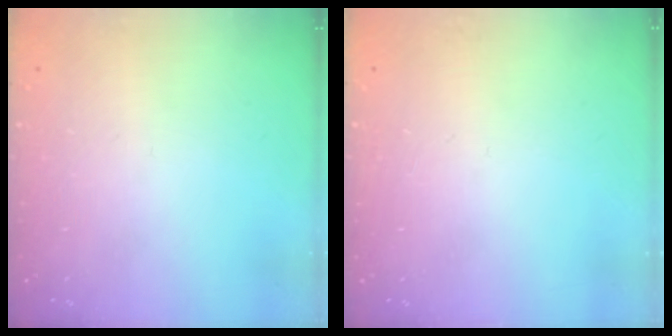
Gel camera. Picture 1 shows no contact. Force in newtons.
{"total": 0.0}